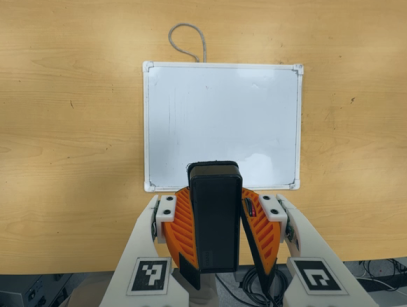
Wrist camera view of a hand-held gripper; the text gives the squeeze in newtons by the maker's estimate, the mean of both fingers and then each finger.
{"total": 9.3, "left": 9.3, "right": 9.3}